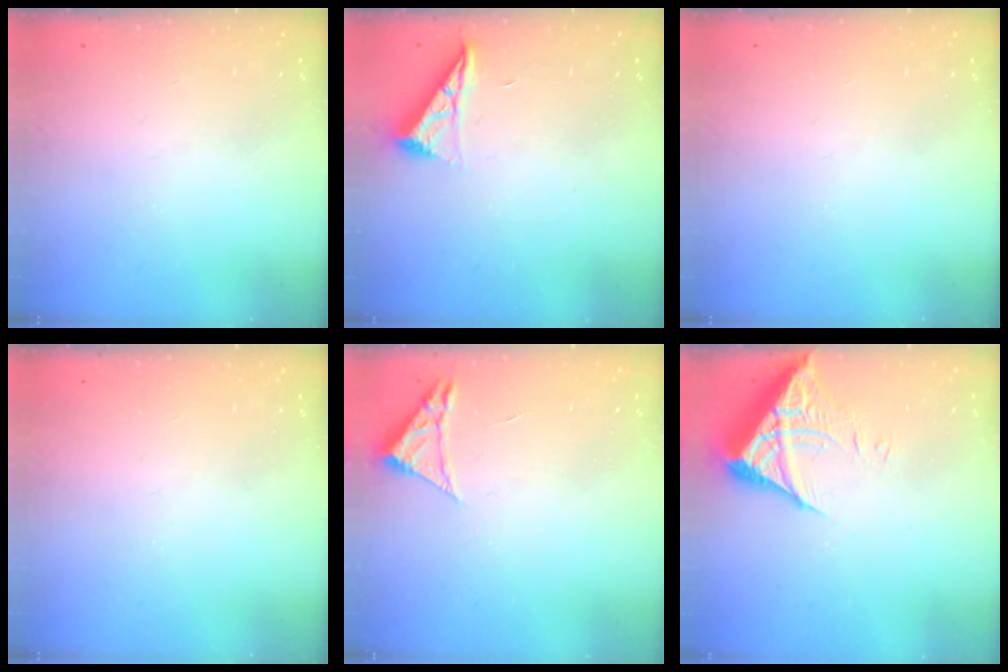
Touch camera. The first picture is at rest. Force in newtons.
{"total": 7.1, "press": 7.1, "slide": 0.5}
{"total": 0.0}
{"total": 0.0}
{"total": 2.3, "press": 2.3, "slide": 0.4}
{"total": 7.2, "press": 7.2, "slide": 0.6}